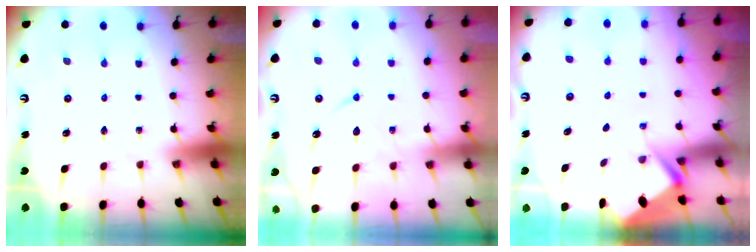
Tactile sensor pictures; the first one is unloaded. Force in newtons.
{"total": 9.5, "press": 9.4, "slide": 0.9}
{"total": 2.8, "press": 2.8, "slide": 0.4}